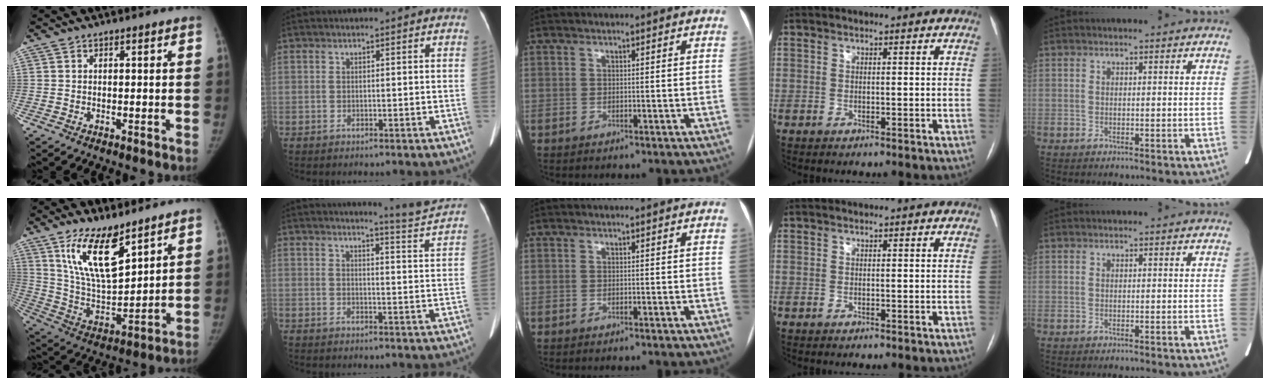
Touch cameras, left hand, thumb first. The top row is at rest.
{"thumb": {"total": 14.5, "force": [9.1, 5.2, 10.0], "torque": [-0.155, -0.060, 0.185]}, "index": {"total": 6.4, "force": [6.2, -1.7, 0.5], "torque": [-0.025, -0.063, 0.071]}}